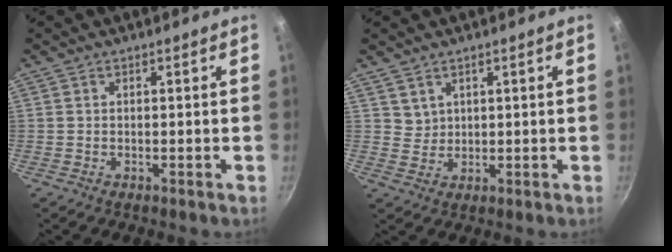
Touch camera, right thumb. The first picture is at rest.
{"total": 2.4, "force": [1.7, 1.7, 0.3], "torque": [0.009, 0.002, 0.039]}